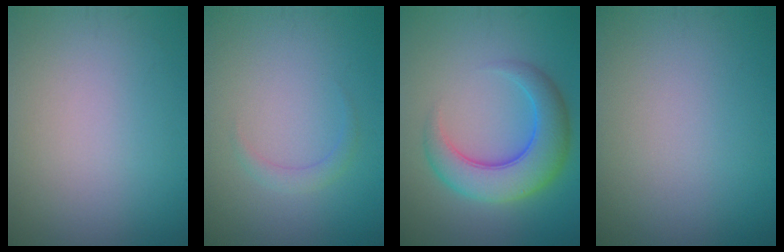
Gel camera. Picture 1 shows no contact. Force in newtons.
{"total": 0.8, "press": 0.8, "slide": 0.0}
{"total": 6.6, "press": 6.6, "slide": 0.2}
{"total": 0.0}